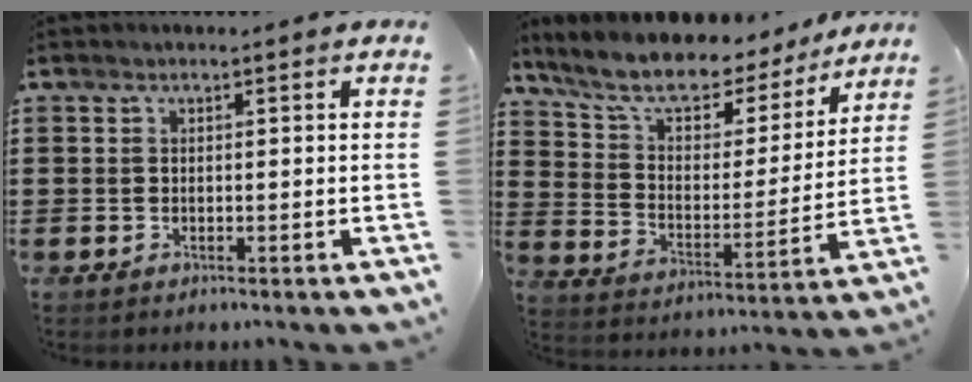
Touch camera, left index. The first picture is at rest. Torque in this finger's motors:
{"motor_torque": [2.14, 0.00, 0.59, 0.21]}